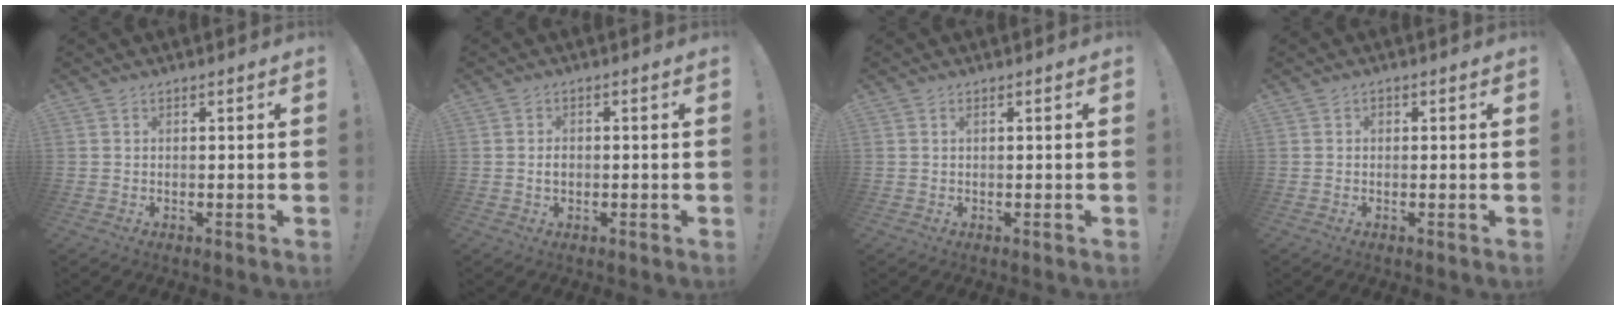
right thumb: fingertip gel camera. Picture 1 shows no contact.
{"total": 2.0, "force": [-0.6, 1.3, 1.3], "torque": [-0.021, 0.005, -0.012]}
{"total": 0.7, "force": [0.2, 0.0, 0.7], "torque": [-0.014, 0.001, 0.003]}
{"total": 0.9, "force": [-0.1, 0.8, 0.4], "torque": [-0.015, 0.008, -0.002]}